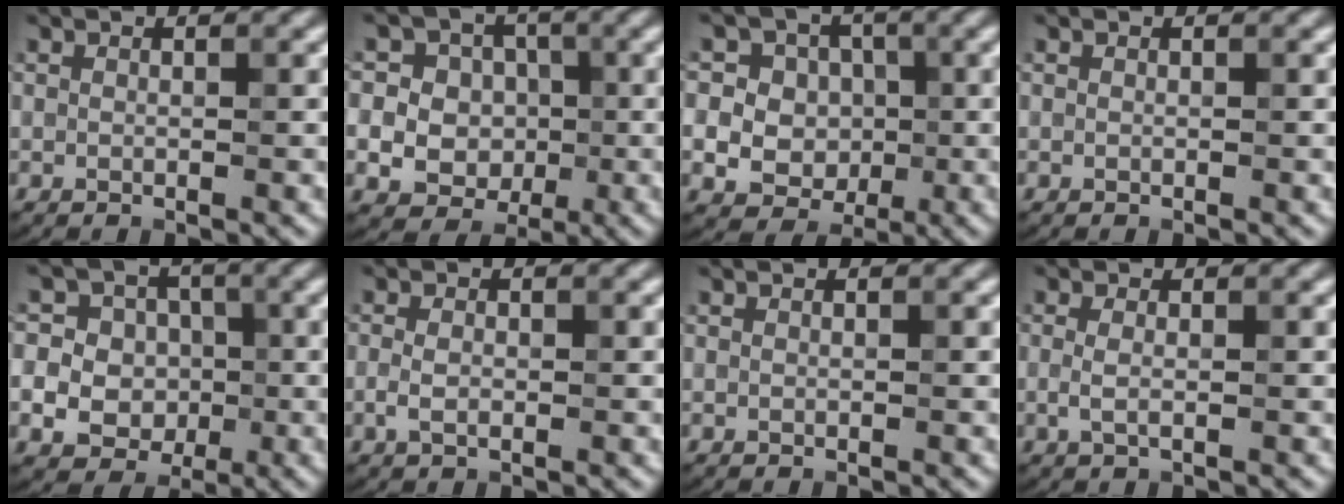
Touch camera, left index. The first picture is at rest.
{"total": 9.8, "force": [0.2, 9.2, 3.5], "torque": [-0.082, 0.027, -0.013]}
{"total": 10.6, "force": [1.2, 9.7, 4.1], "torque": [-0.092, 0.035, -0.002]}
{"total": 0.0}
{"total": 9.3, "force": [-0.7, 8.7, 3.1], "torque": [-0.067, 0.021, -0.036]}
{"total": 1.8, "force": [-0.3, 1.1, 1.4], "torque": [-0.029, 0.001, -0.007]}
{"total": 0.0}
{"total": 1.4, "force": [0.0, 0.5, 1.3], "torque": [-0.028, -0.002, -0.002]}